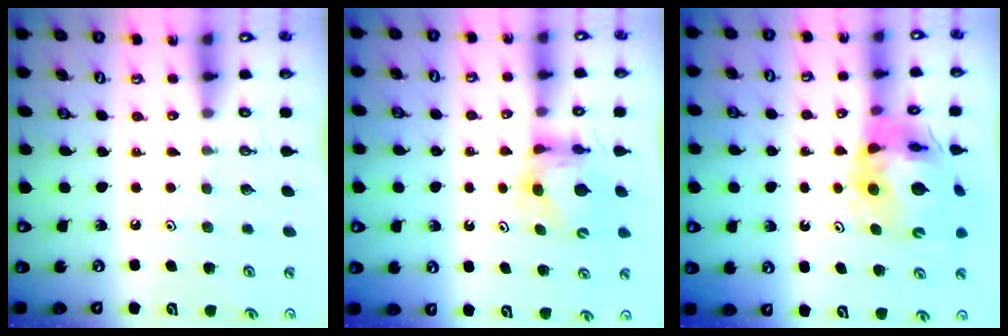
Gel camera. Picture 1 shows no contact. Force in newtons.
{"total": 5.9, "press": 5.9, "slide": 0.7}
{"total": 15.7, "press": 15.6, "slide": 1.7}